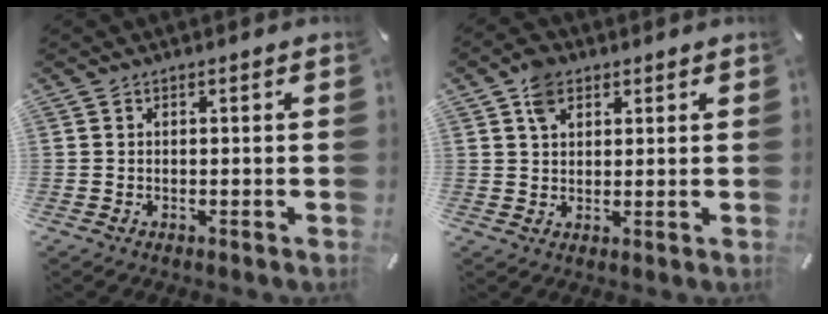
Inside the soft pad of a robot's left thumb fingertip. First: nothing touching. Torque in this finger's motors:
{"motor_torque": [1.12, 0.73, 0.76, -0.62, 0.14]}